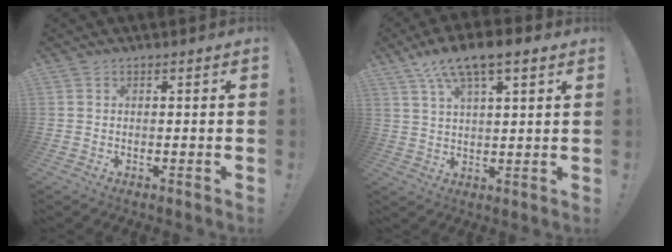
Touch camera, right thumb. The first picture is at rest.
{"total": 10.2, "force": [6.5, 3.0, 7.2], "torque": [-0.131, -0.022, 0.119]}